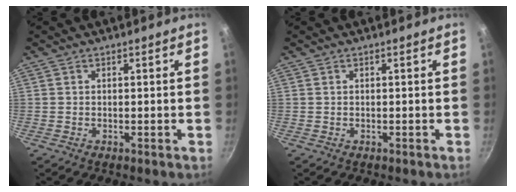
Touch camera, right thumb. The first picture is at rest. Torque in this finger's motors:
{"motor_torque": [0.00, 0.00, 0.01, 0.01, 0.03]}